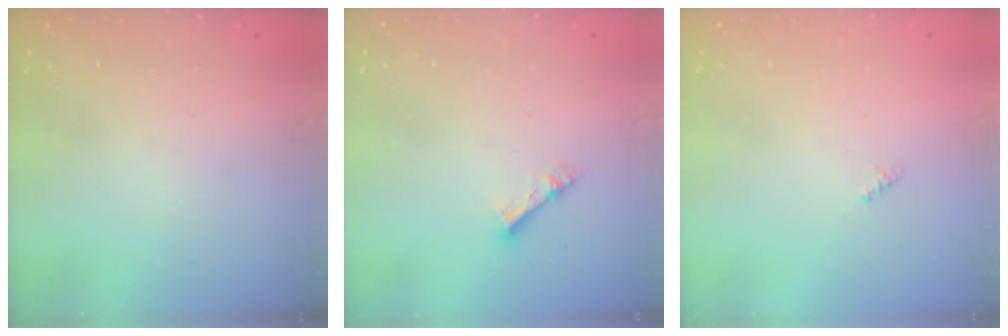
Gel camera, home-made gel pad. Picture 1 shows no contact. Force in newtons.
{"total": 4.3, "press": 4.3, "slide": 0.2}
{"total": 0.0}